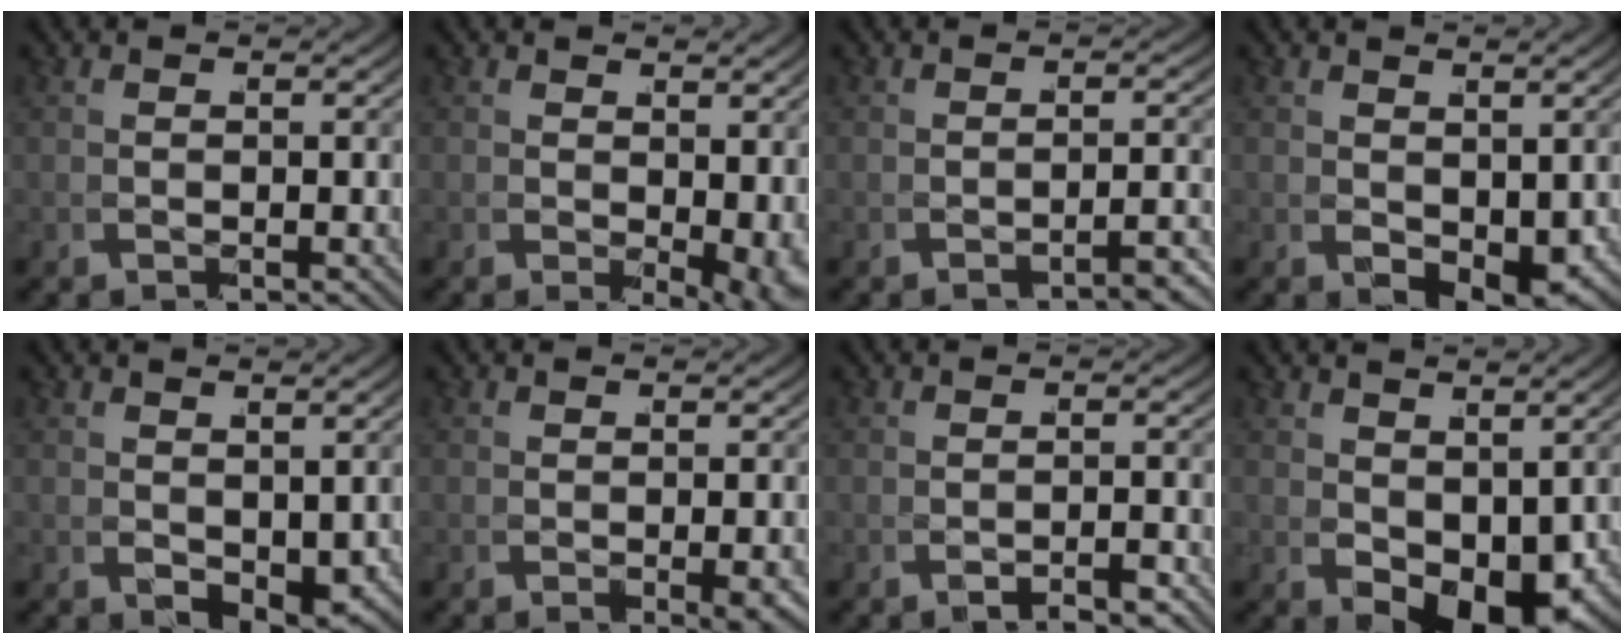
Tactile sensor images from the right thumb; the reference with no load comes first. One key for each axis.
{"total": 2.5, "fx": 0.0, "fy": 1.0, "fz": 2.4, "tx": -0.041, "ty": -0.016, "tz": 0.014}
{"total": 2.2, "fx": -1.9, "fy": -1.1, "fz": 0.0, "tx": -0.015, "ty": 0.000, "tz": -0.032}
{"total": 2.0, "fx": 0.2, "fy": 1.0, "fz": 1.8, "tx": -0.036, "ty": -0.013, "tz": 0.013}
{"total": 1.9, "fx": 0.3, "fy": 1.1, "fz": 1.6, "tx": -0.032, "ty": -0.012, "tz": 0.014}
{"total": 1.4, "fx": -0.6, "fy": -0.2, "fz": 1.2, "tx": -0.014, "ty": -0.003, "tz": -0.007}
{"total": 1.6, "fx": -1.5, "fy": -0.5, "fz": -0.1, "tx": -0.010, "ty": -0.004, "tz": -0.024}
{"total": 6.4, "fx": -1.0, "fy": 3.8, "fz": 5.1, "tx": -0.095, "ty": -0.025, "tz": -0.002}